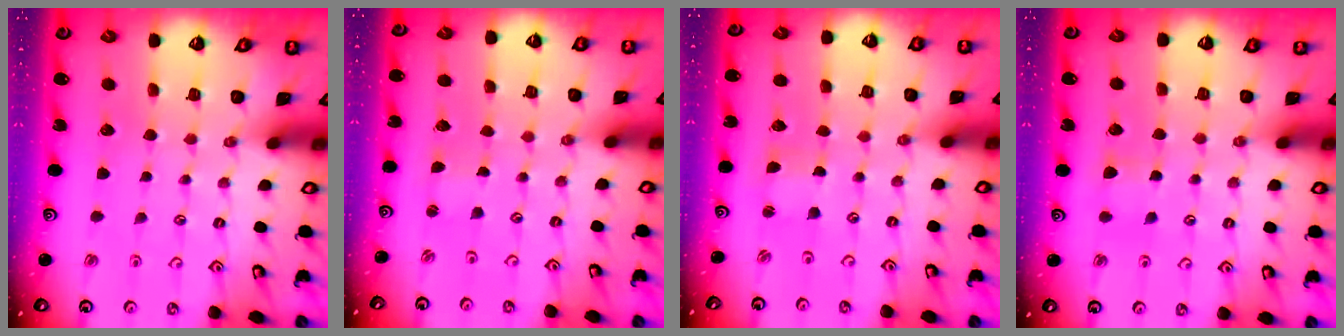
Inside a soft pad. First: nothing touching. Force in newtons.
{"total": 1.1, "press": 1.1, "slide": 0.2}
{"total": 1.1, "press": 1.0, "slide": 0.2}
{"total": 5.0, "press": 4.9, "slide": 0.5}